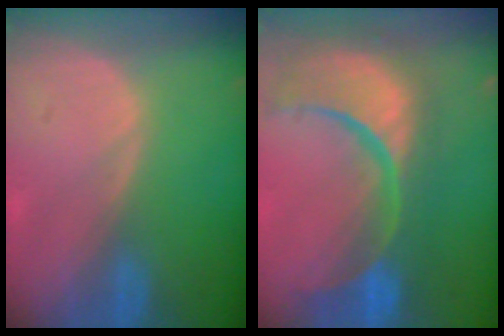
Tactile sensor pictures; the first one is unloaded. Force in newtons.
{"total": 15.2, "press": 12.1, "slide": 9.2}